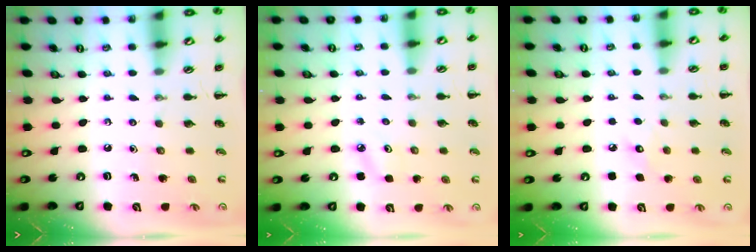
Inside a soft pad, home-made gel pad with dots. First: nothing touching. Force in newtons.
{"total": 3.2, "press": 3.1, "slide": 0.9}
{"total": 4.9, "press": 4.8, "slide": 1.1}